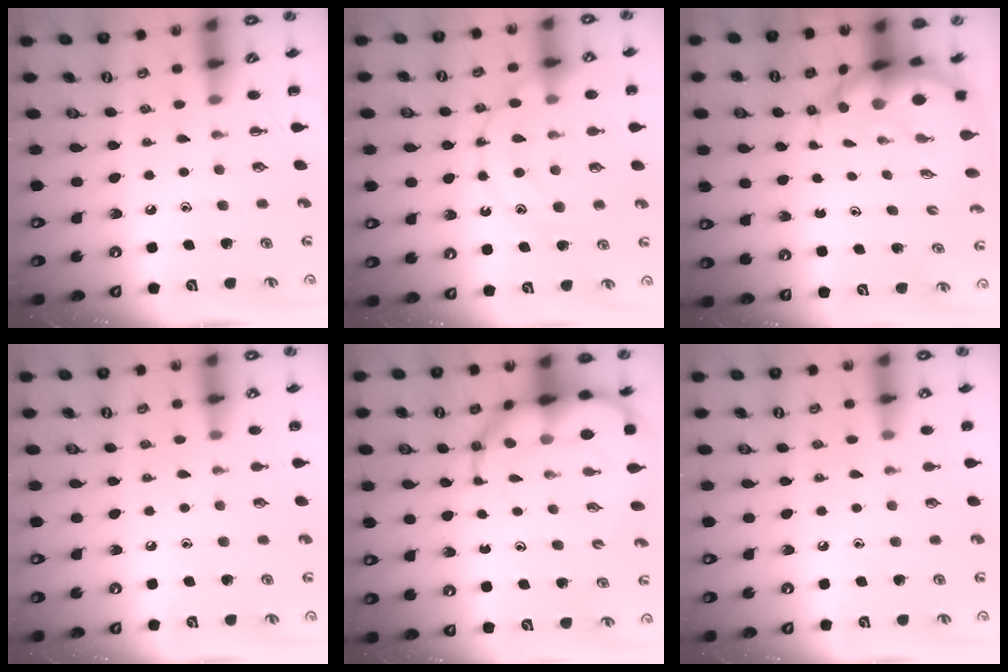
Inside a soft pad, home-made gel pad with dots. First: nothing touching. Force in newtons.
{"total": 14.8, "press": 14.8, "slide": 1.1}
{"total": 7.3, "press": 7.0, "slide": 1.9}
{"total": 5.9, "press": 5.6, "slide": 1.7}
{"total": 10.9, "press": 10.5, "slide": 2.9}
{"total": 4.8, "press": 4.5, "slide": 1.6}